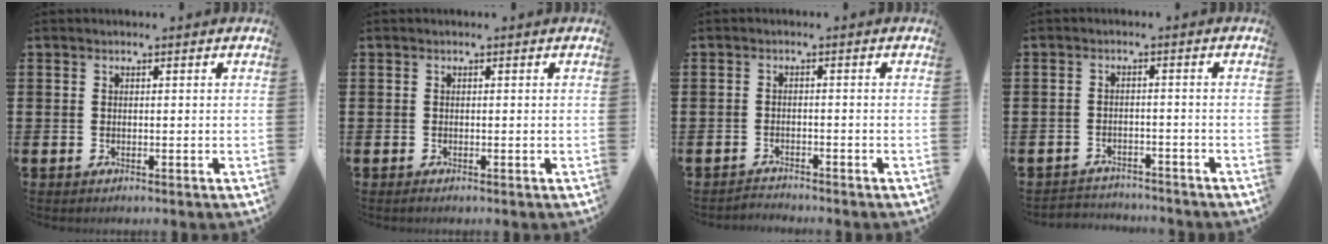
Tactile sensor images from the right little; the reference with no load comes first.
{"total": 0.0}
{"total": 1.4, "force": [-1.4, -0.1, -0.2], "torque": [-0.001, 0.004, -0.031]}
{"total": 2.3, "force": [-2.3, 0.2, -0.4], "torque": [-0.002, 0.001, -0.051]}